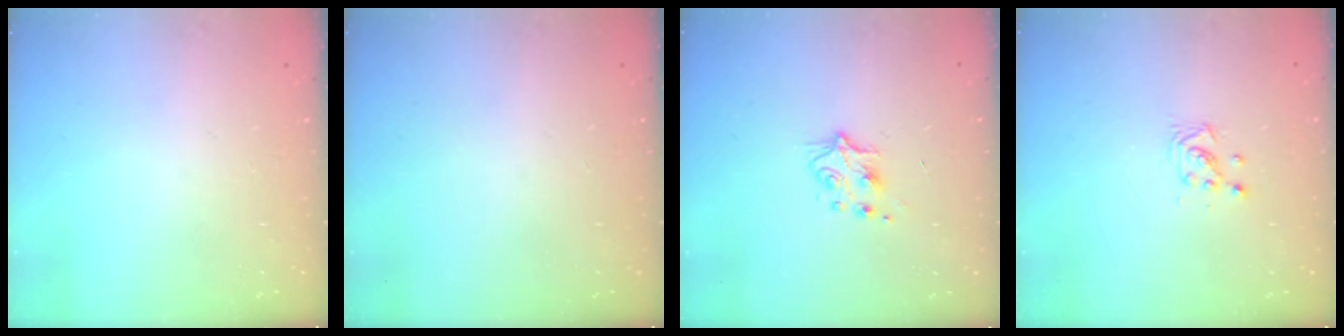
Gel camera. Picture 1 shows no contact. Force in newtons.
{"total": 0.0}
{"total": 5.5, "press": 5.4, "slide": 0.7}
{"total": 3.0, "press": 2.9, "slide": 0.5}